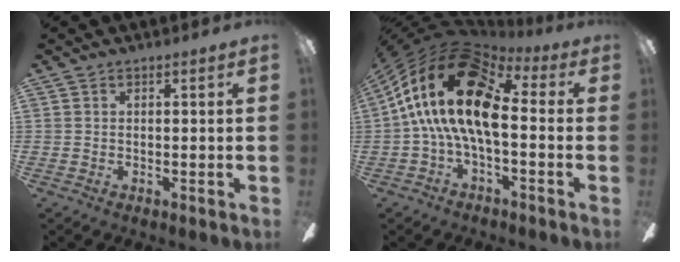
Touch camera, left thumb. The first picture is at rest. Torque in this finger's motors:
{"motor_torque": [-0.29, 2.14, 1.62, -1.14, 0.82]}